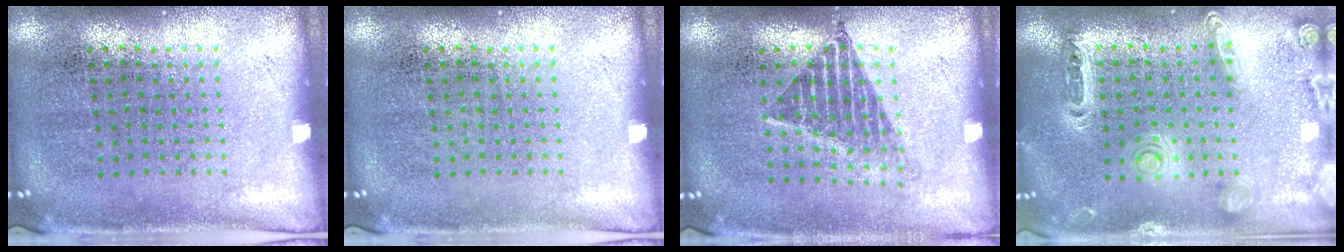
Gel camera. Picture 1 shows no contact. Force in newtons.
{"total": 0.0}
{"total": 1.3, "press": 1.1, "slide": 0.7}
{"total": 1.3, "press": 1.3, "slide": 0.2}